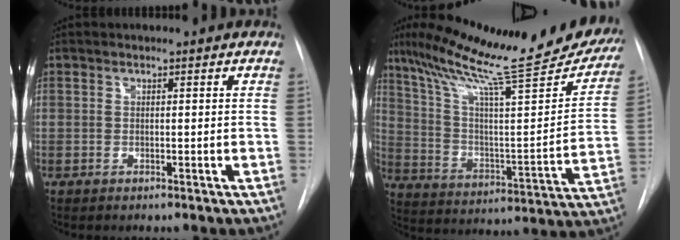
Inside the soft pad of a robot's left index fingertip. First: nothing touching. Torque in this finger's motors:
{"motor_torque": [1.03, -1.11, 0.18, 0.07]}